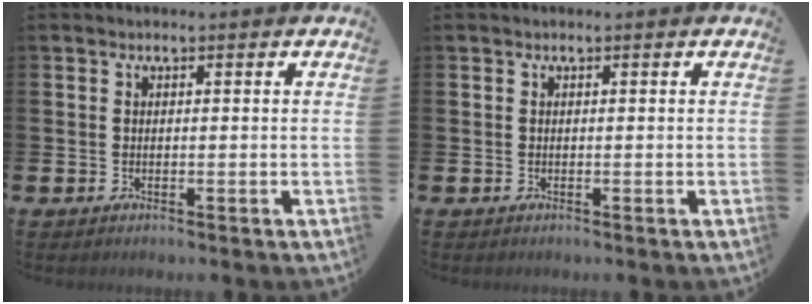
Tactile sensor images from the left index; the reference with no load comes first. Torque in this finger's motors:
{"motor_torque": [0.00, 0.00, 0.00, 0.00]}